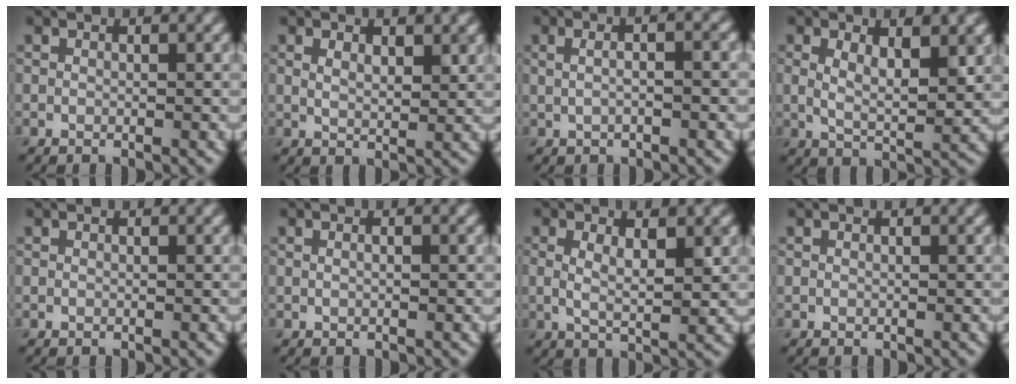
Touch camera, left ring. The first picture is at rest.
{"total": 2.1, "force": [1.1, 0.9, 1.5], "torque": [-0.026, -0.005, 0.023]}
{"total": 5.2, "force": [1.5, 2.5, 4.2], "torque": [-0.041, 0.034, -0.007]}
{"total": 4.0, "force": [1.5, 1.5, 3.4], "torque": [-0.066, -0.006, 0.028]}
{"total": 0.0}
{"total": 1.4, "force": [0.6, 0.7, 1.1], "torque": [-0.004, 0.002, -0.009]}
{"total": 3.2, "force": [0.9, 1.0, 2.9], "torque": [-0.051, -0.003, 0.015]}
{"total": 0.0}